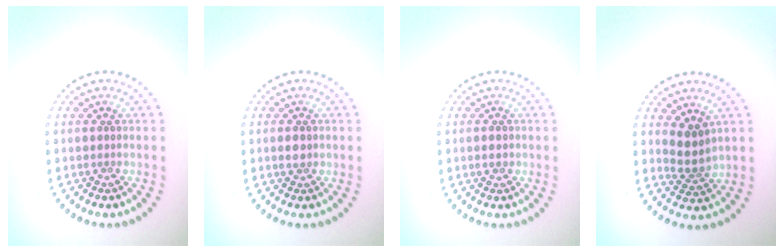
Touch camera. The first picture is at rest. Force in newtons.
{"total": 1.0, "press": 0.9, "slide": 0.3}
{"total": 1.0, "press": 1.0, "slide": 0.2}
{"total": 2.4, "press": 1.9, "slide": 1.6}